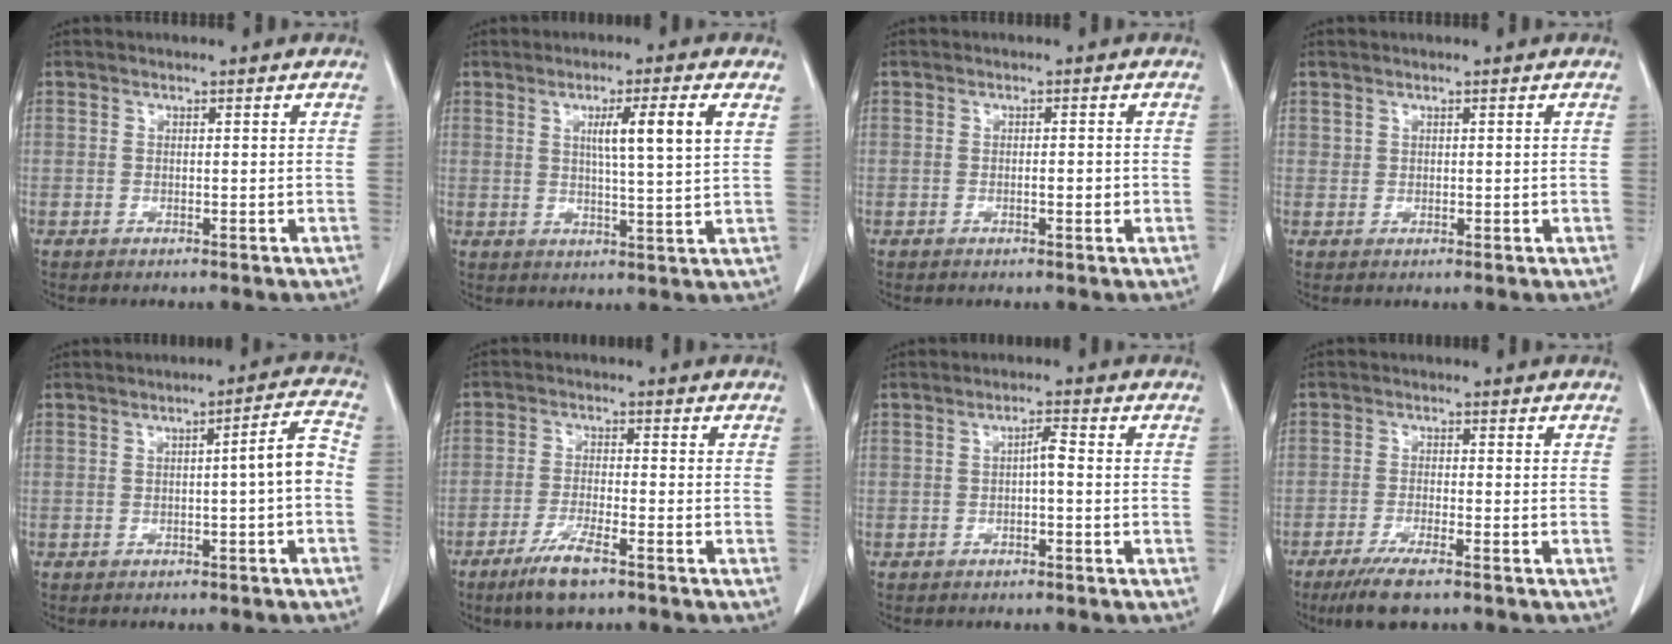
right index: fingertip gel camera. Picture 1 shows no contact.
{"total": 7.6, "force": [2.8, -0.4, 7.0], "torque": [-0.115, -0.001, 0.042]}
{"total": 1.3, "force": [-0.3, 0.4, 1.2], "torque": [-0.019, 0.001, -0.003]}
{"total": 0.7, "force": [0.5, 0.5, 0.1], "torque": [0.008, -0.001, 0.009]}
{"total": 4.6, "force": [-0.8, -0.1, 4.5], "torque": [-0.063, 0.012, -0.012]}
{"total": 6.2, "force": [-4.2, 0.8, 4.5], "torque": [-0.096, -0.008, -0.076]}
{"total": 2.0, "force": [-0.3, 0.3, 1.9], "torque": [-0.036, 0.004, -0.004]}
{"total": 6.3, "force": [-4.4, 0.8, 4.4], "torque": [-0.083, -0.016, -0.072]}